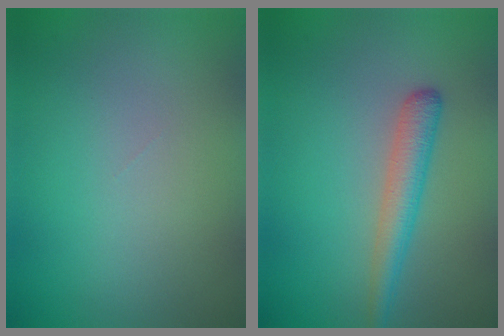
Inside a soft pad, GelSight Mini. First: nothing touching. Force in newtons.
{"total": 2.9, "press": 2.9, "slide": 0.1}